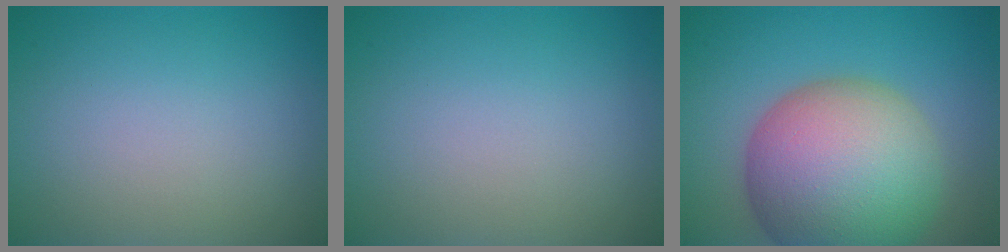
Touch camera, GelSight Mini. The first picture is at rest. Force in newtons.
{"total": 0.0}
{"total": 14.7, "press": 14.7, "slide": 0.9}